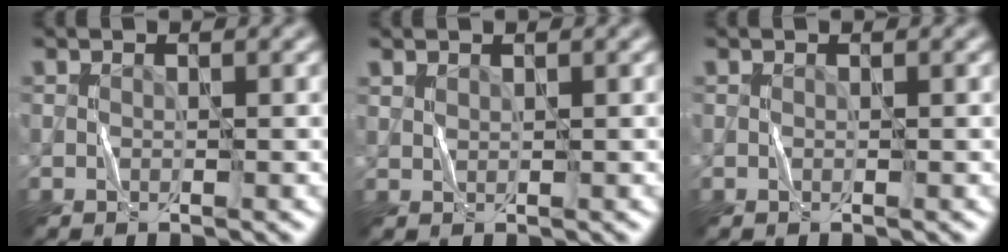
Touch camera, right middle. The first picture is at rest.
{"total": 0.8, "force": [0.7, 0.3, 0.2], "torque": [-0.010, 0.000, 0.019]}
{"total": 0.0}